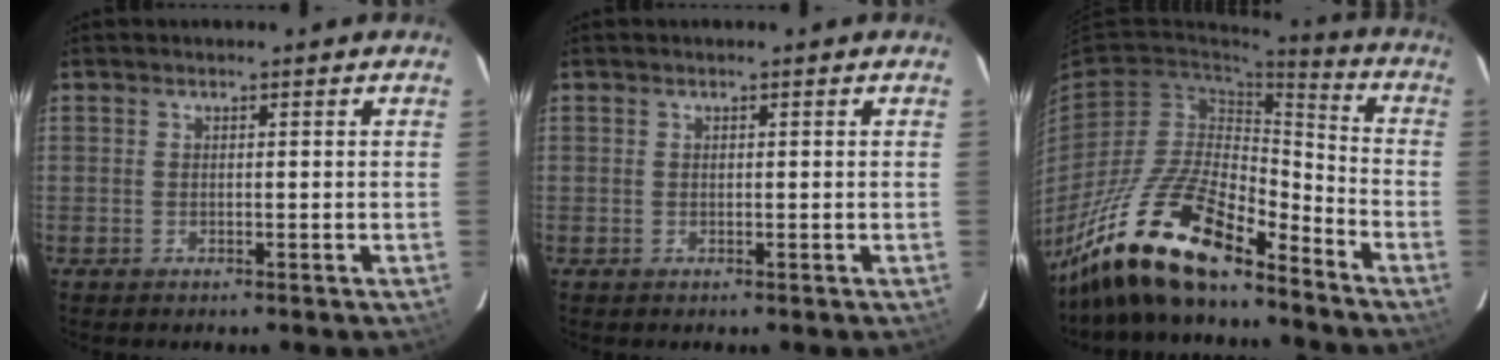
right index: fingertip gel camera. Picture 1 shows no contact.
{"total": 0.0}
{"total": 19.2, "force": [-14.9, 5.5, 10.8], "torque": [-0.223, -0.017, -0.277]}